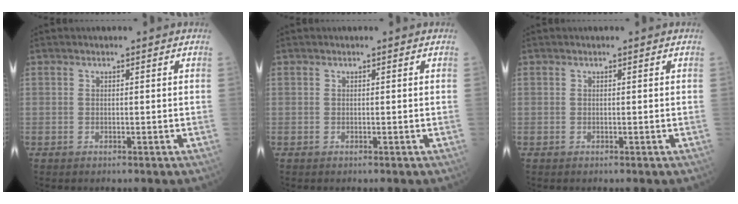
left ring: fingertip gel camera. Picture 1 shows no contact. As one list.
[{"total": 0.0}, {"total": 0.0}]